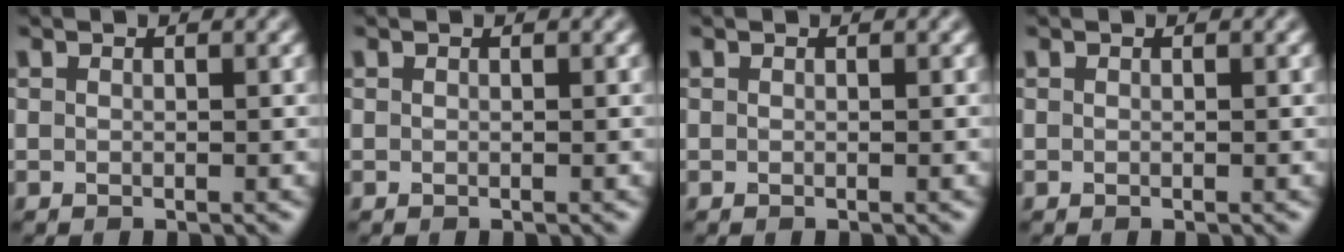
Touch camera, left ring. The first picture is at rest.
{"total": 0.0}
{"total": 0.0}
{"total": 0.0}